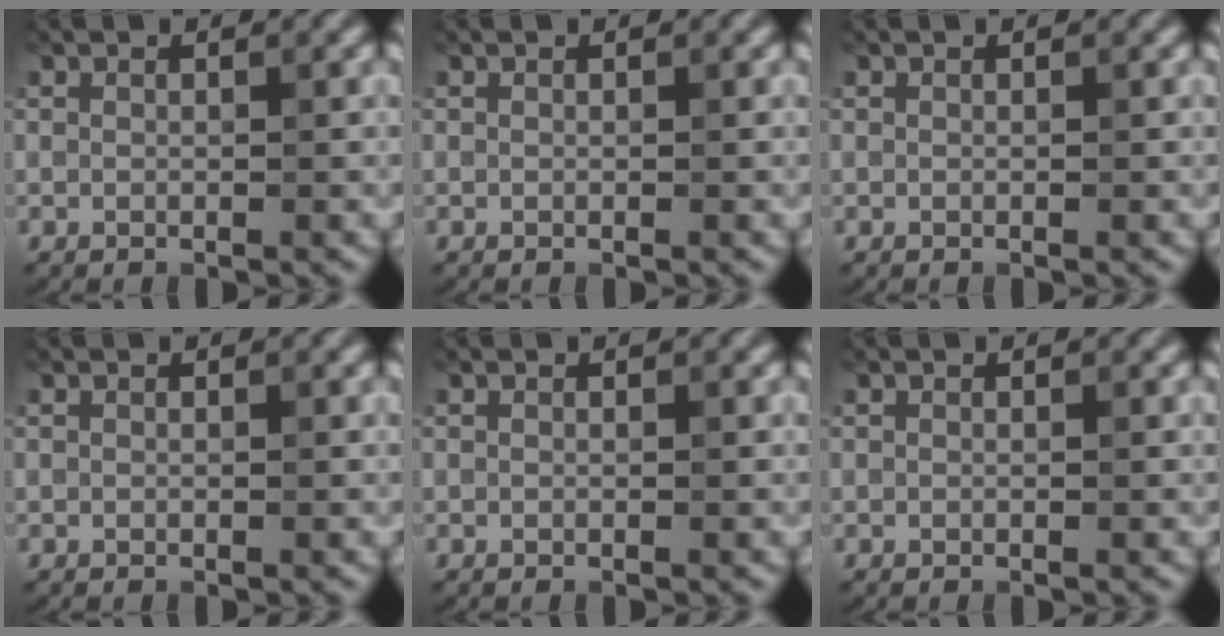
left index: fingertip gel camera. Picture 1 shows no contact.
{"total": 0.0}
{"total": 0.0}
{"total": 0.0}
{"total": 0.0}
{"total": 0.0}